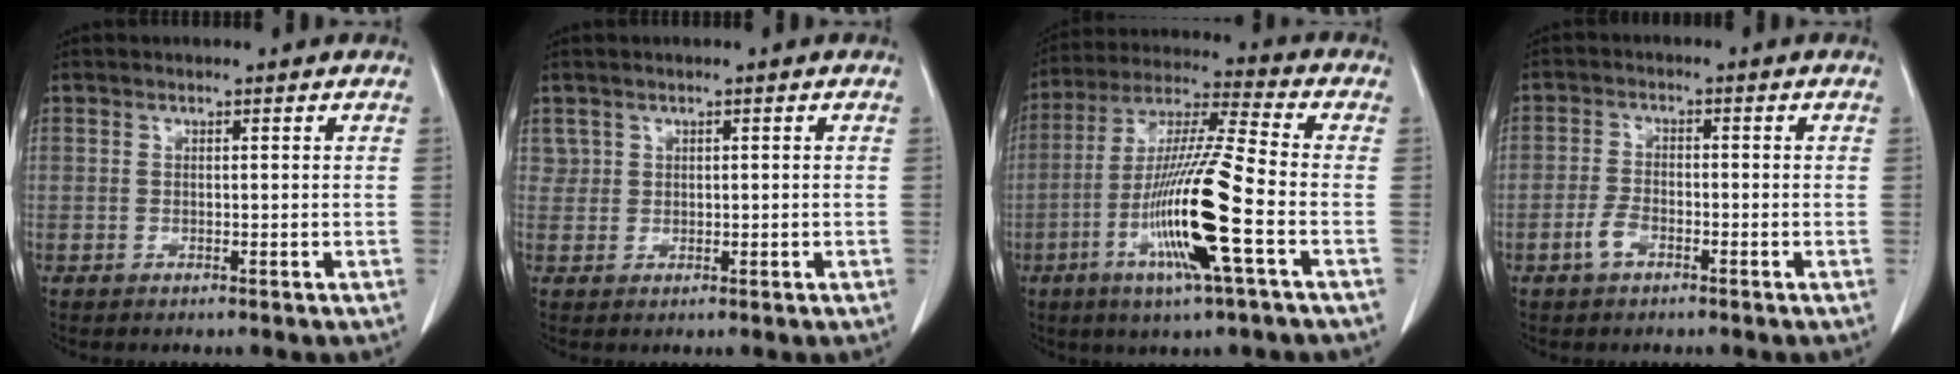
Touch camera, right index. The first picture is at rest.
{"total": 1.3, "force": [0.7, 1.1, 0.0], "torque": [0.007, 0.005, 0.010]}
{"total": 15.9, "force": [-5.1, 0.0, 15.1], "torque": [-0.301, -0.014, -0.101]}
{"total": 3.1, "force": [-1.8, 1.5, 2.1], "torque": [-0.046, 0.003, -0.036]}